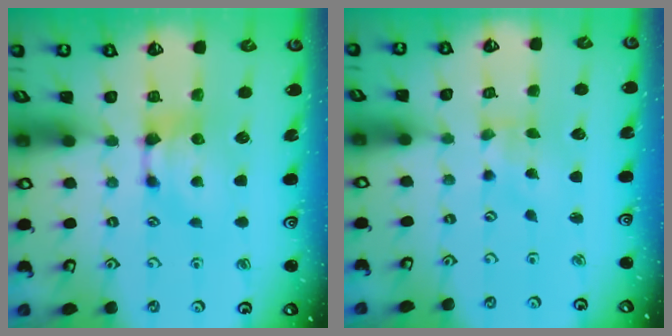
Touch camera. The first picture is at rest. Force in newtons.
{"total": 4.3, "press": 4.2, "slide": 0.9}